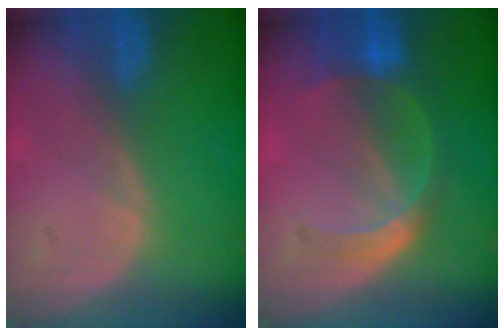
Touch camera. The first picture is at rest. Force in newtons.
{"total": 5.9, "press": 5.4, "slide": 2.4}